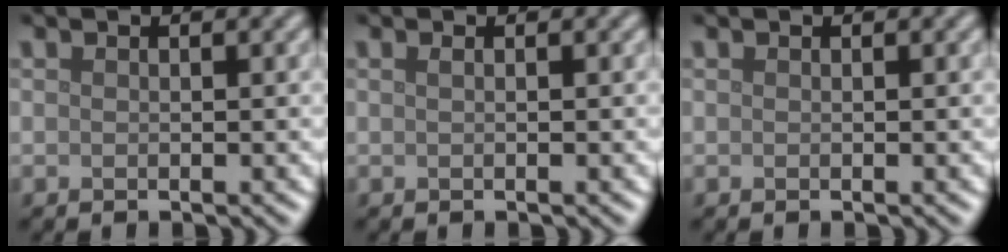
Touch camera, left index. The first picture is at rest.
{"total": 0.5, "force": [0.1, 0.2, 0.5], "torque": [-0.010, 0.004, 0.000]}
{"total": 0.0}